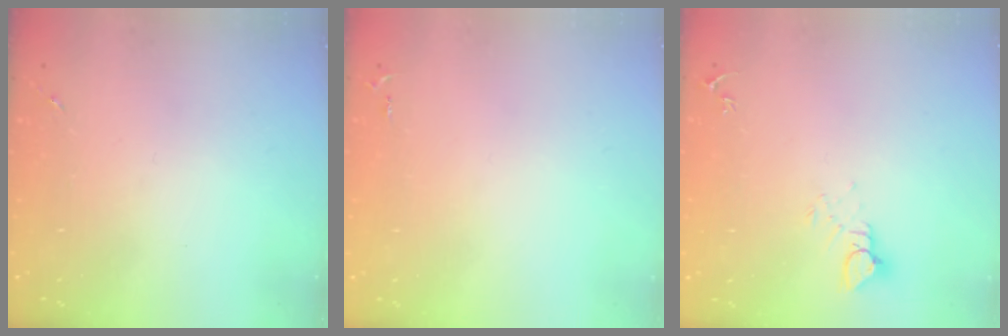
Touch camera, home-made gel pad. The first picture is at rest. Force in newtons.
{"total": 2.6, "press": 2.6, "slide": 0.3}
{"total": 4.2, "press": 4.2, "slide": 0.4}